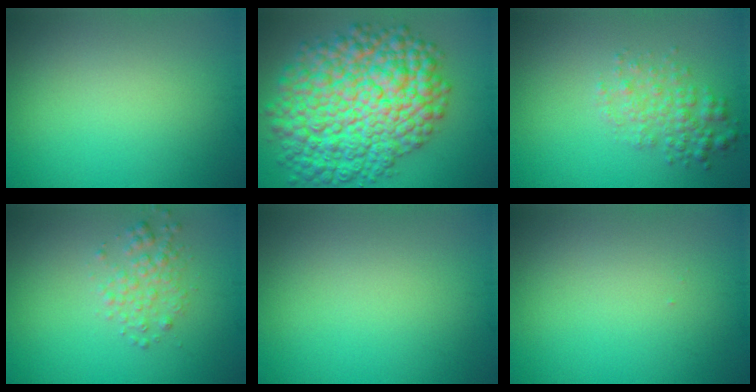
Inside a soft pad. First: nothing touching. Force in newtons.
{"total": 14.3, "press": 14.3, "slide": 0.4}
{"total": 2.8, "press": 2.8, "slide": 0.1}
{"total": 2.1, "press": 2.1, "slide": 0.1}
{"total": 0.0}
{"total": 0.0}